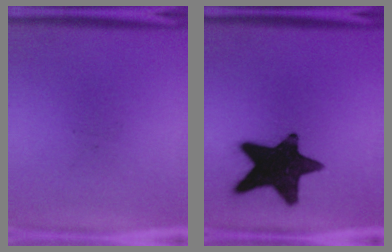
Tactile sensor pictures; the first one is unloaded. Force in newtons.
{"total": 17.7}